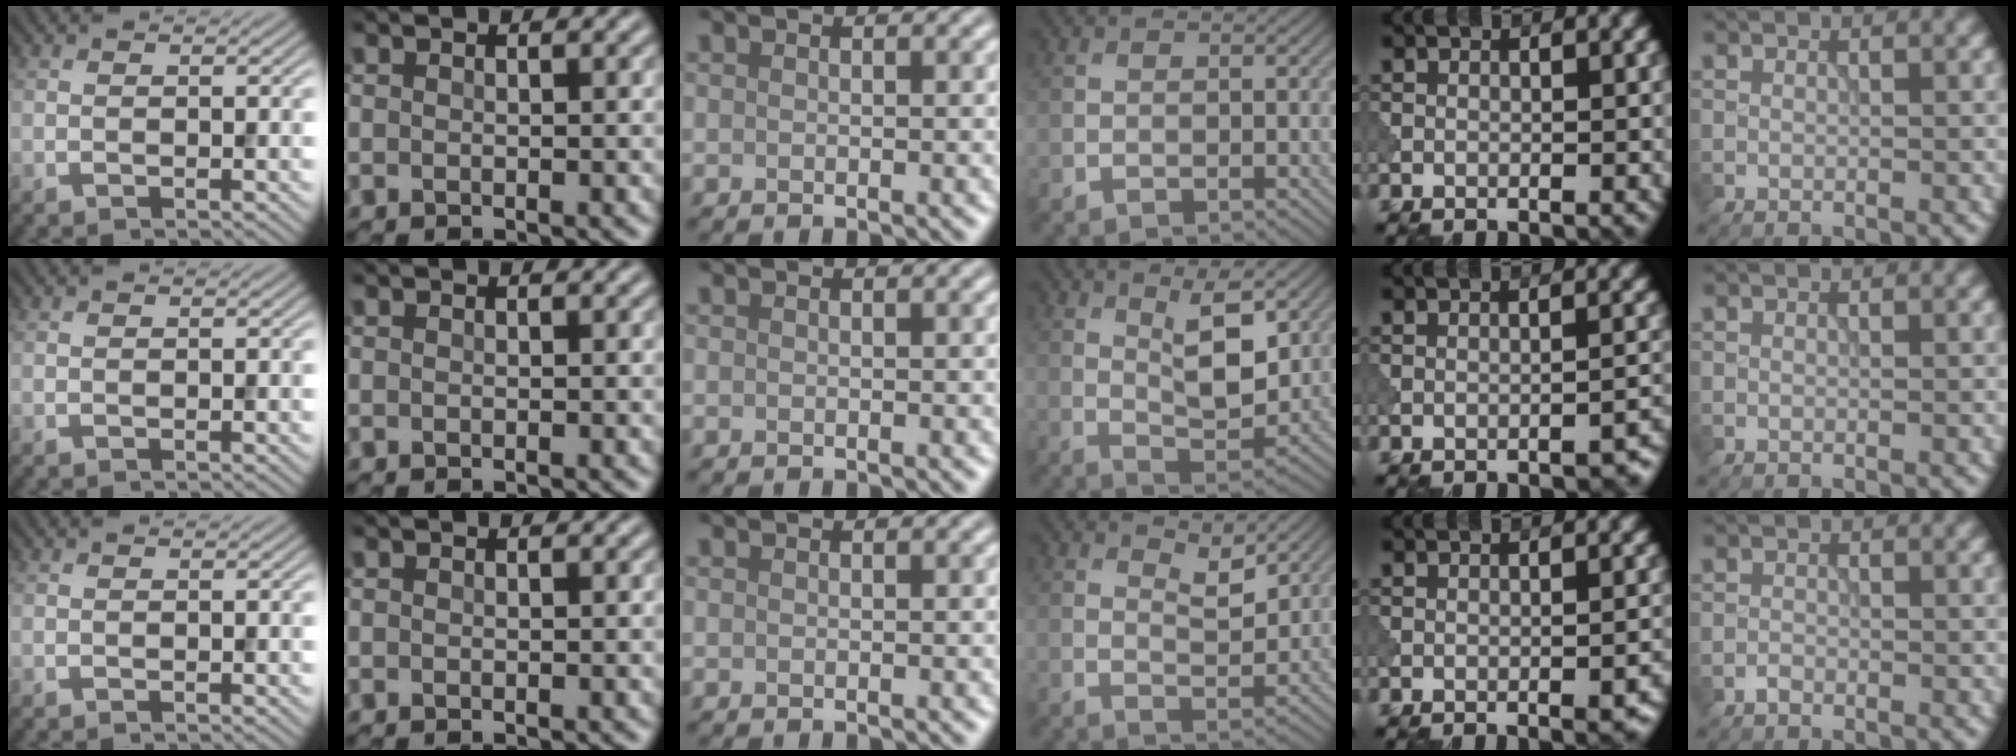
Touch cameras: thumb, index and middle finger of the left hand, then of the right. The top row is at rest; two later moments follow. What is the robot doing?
{"motion": "shake", "object": "bell"}